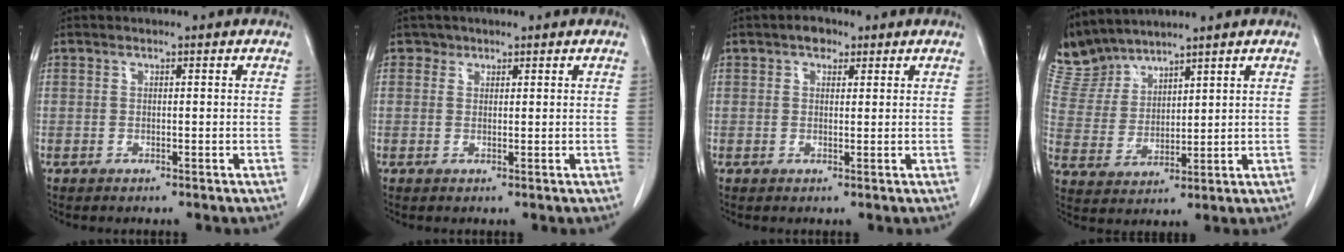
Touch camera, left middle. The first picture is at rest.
{"total": 1.2, "force": [0.8, 0.9, -0.2], "torque": [0.013, 0.001, 0.008]}
{"total": 2.3, "force": [1.4, 1.5, 1.1], "torque": [-0.018, 0.008, 0.019]}
{"total": 7.3, "force": [7.2, 1.2, 0.3], "torque": [-0.028, 0.016, 0.166]}